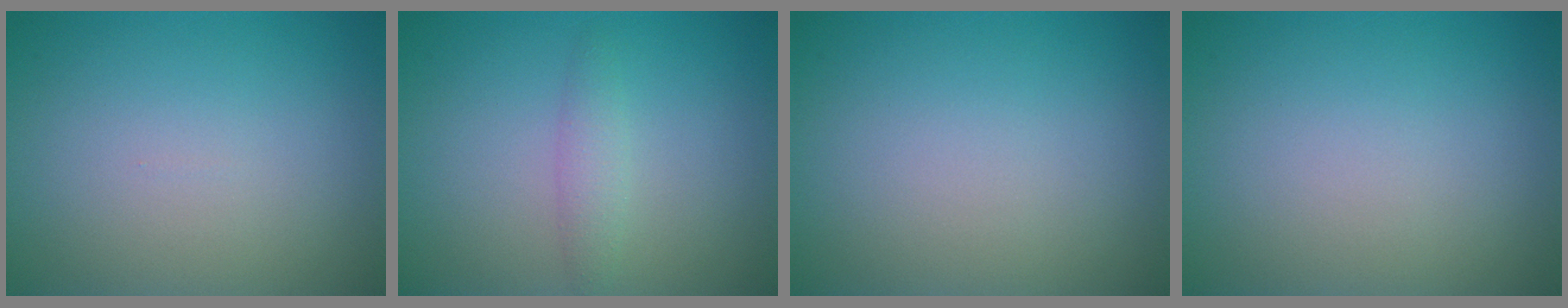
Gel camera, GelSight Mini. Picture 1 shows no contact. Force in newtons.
{"total": 1.5, "press": 1.5, "slide": 0.0}
{"total": 0.0}
{"total": 0.0}